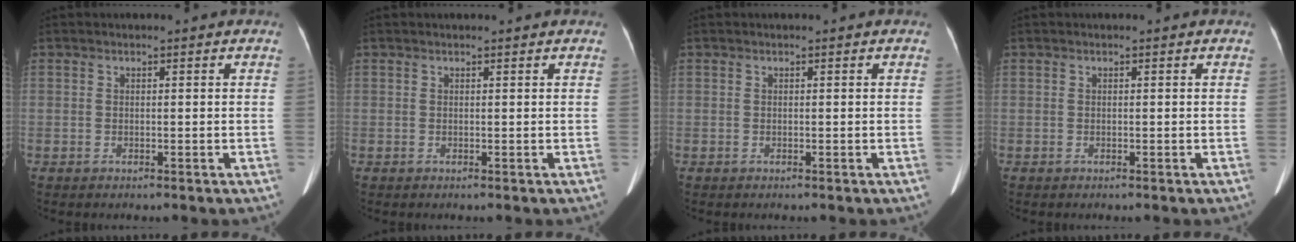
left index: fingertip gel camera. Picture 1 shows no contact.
{"total": 2.0, "force": [1.9, 0.0, 0.6], "torque": [-0.004, 0.002, 0.020]}
{"total": 0.0}
{"total": 0.0}